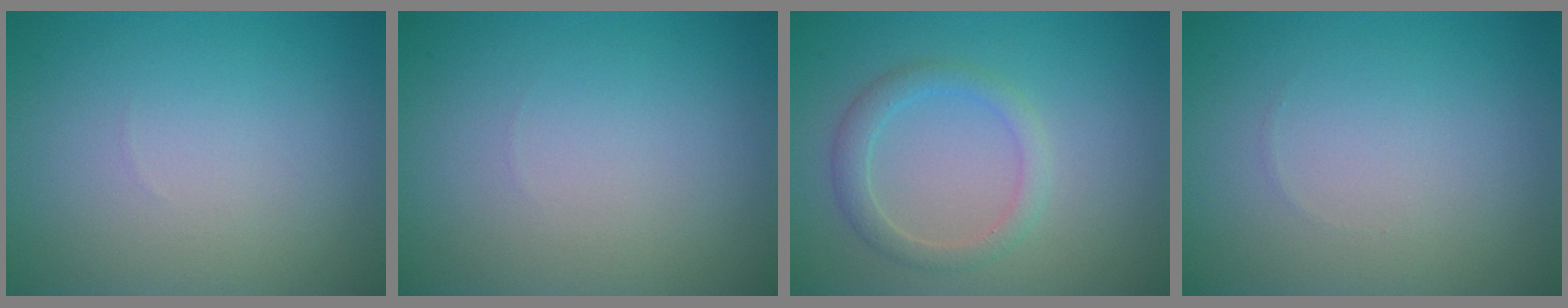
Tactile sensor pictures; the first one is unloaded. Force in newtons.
{"total": 0.0}
{"total": 2.3, "press": 2.3, "slide": 0.1}
{"total": 0.0}